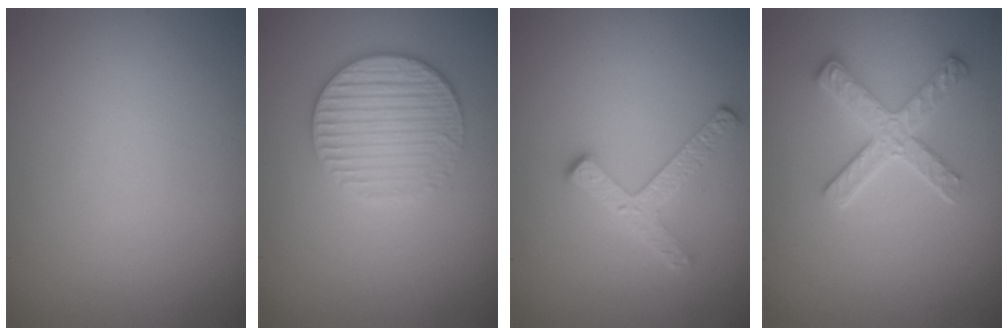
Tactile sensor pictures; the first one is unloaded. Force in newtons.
{"total": 3.4, "press": 3.2, "slide": 1.1}
{"total": 2.6, "press": 2.4, "slide": 0.9}
{"total": 2.9, "press": 2.9, "slide": 0.1}